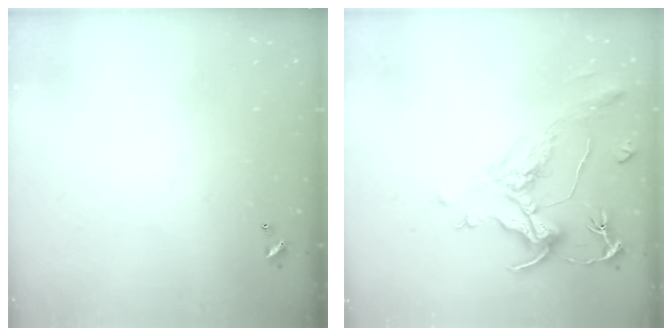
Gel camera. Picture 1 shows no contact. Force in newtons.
{"total": 1.5, "press": 0.9, "slide": 1.2}